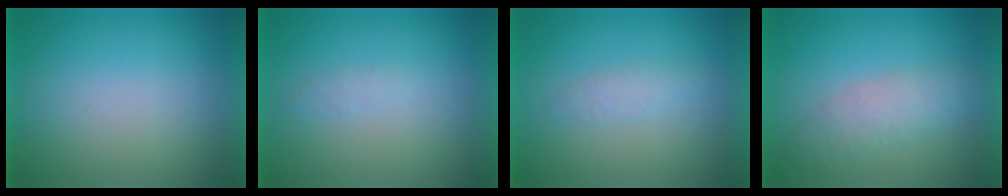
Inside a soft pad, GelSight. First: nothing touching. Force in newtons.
{"total": 1.2}
{"total": 1.9}
{"total": 2.8}